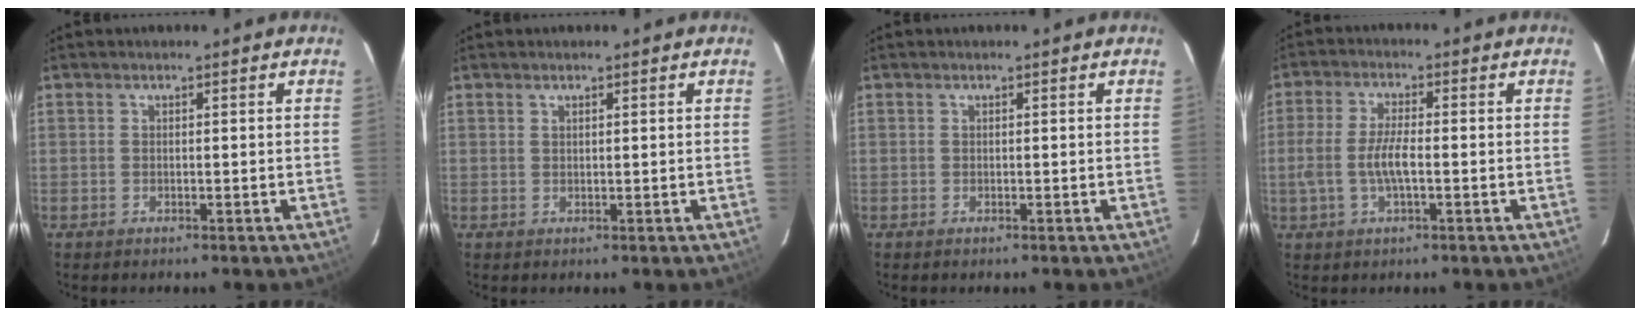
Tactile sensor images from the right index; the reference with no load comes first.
{"total": 0.6, "force": [0.5, 0.2, 0.2], "torque": [-0.004, 0.002, 0.009]}
{"total": 0.0}
{"total": 6.3, "force": [-1.3, 1.8, 5.9], "torque": [-0.123, 0.001, -0.024]}